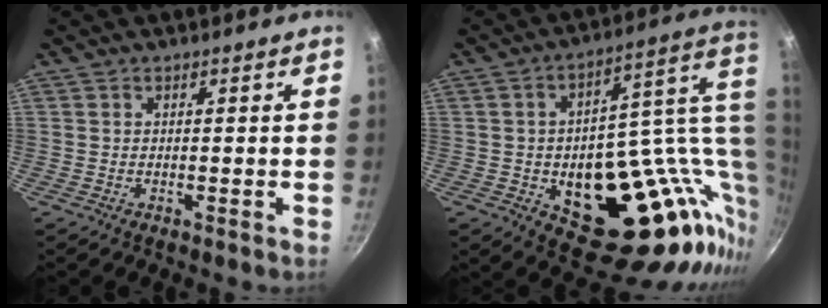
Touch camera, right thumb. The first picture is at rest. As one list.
[{"total": 29.6, "force": [-0.9, 17.6, 23.8], "torque": [-0.256, 0.007, 0.013]}]